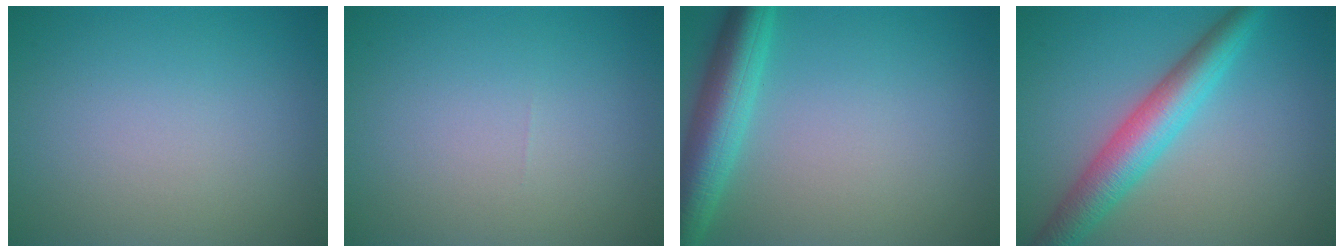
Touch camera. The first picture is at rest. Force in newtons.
{"total": 0.0}
{"total": 5.7, "press": 5.6, "slide": 0.2}
{"total": 5.7, "press": 5.7, "slide": 0.0}